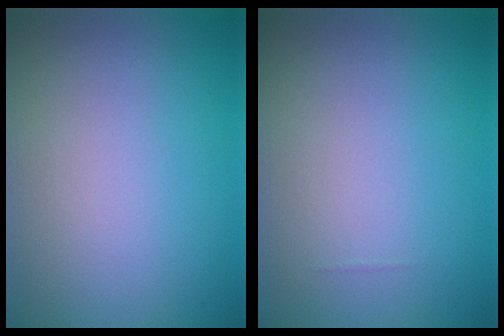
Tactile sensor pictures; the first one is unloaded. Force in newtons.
{"total": 0.0}